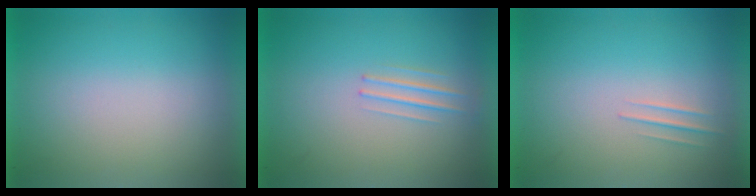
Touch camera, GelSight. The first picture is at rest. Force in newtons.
{"total": 1.2}
{"total": 1.1}